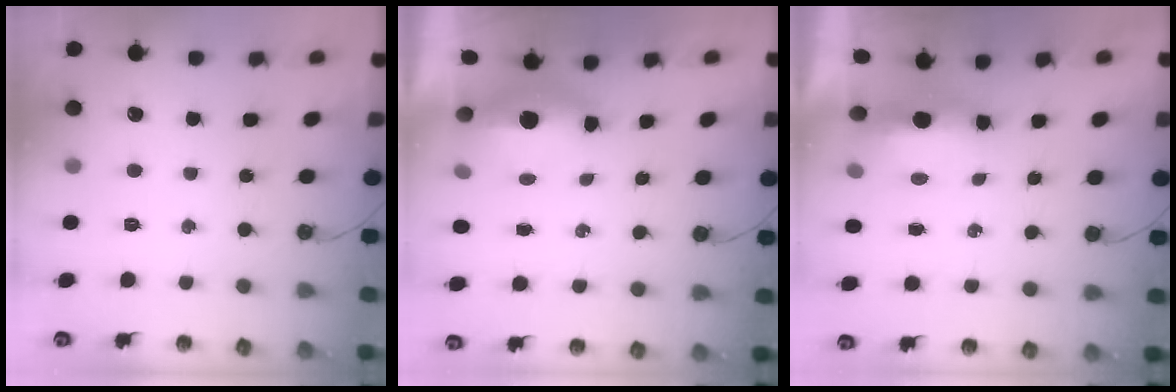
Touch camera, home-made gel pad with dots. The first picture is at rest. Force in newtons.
{"total": 13.3, "press": 8.1, "slide": 10.5}
{"total": 6.6, "press": 6.3, "slide": 1.9}